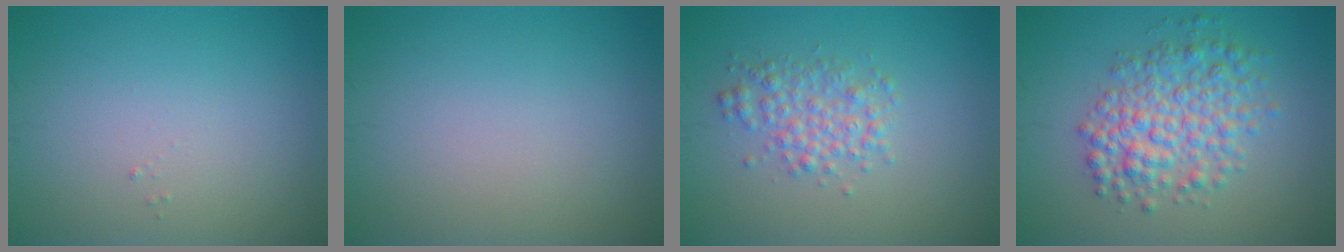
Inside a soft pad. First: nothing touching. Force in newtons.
{"total": 0.0}
{"total": 2.8, "press": 2.8, "slide": 0.0}
{"total": 5.4, "press": 5.4, "slide": 0.1}